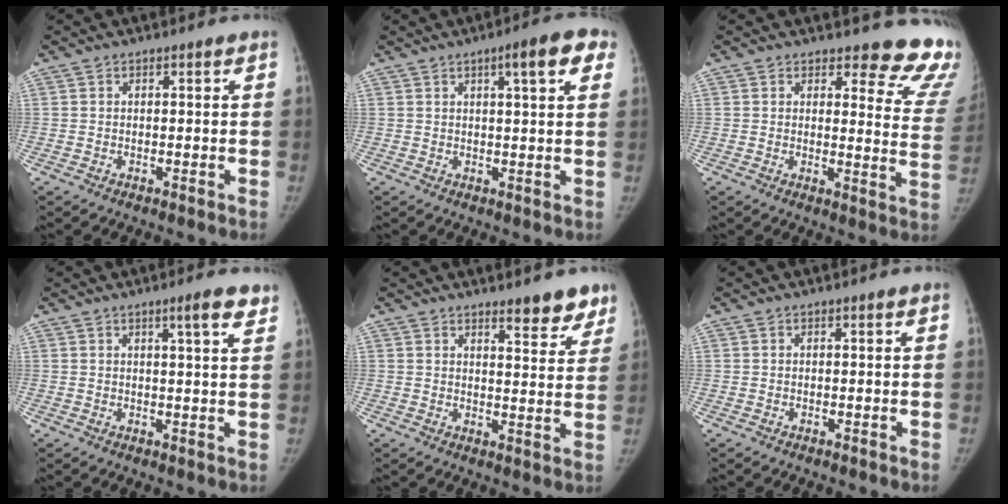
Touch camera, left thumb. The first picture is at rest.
{"total": 7.2, "force": [3.4, 1.6, 6.2], "torque": [-0.070, 0.000, 0.040]}
{"total": 14.5, "force": [13.6, 4.1, 2.9], "torque": [0.024, -0.139, 0.116]}
{"total": 4.7, "force": [3.0, 0.5, 3.6], "torque": [-0.041, -0.015, 0.039]}
{"total": 6.6, "force": [5.2, 2.1, 3.4], "torque": [-0.012, -0.035, 0.064]}
{"total": 0.0}